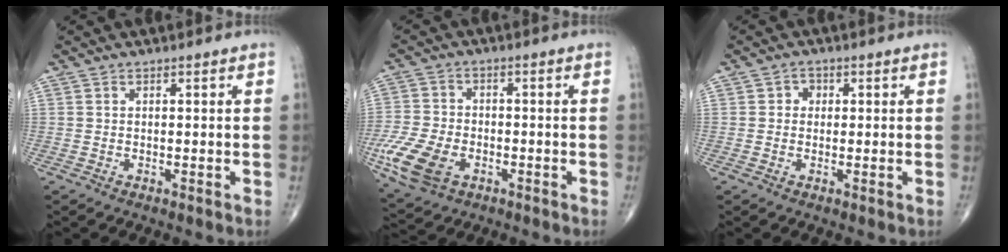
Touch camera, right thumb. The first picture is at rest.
{"total": 11.0, "force": [-4.2, 7.1, 7.3], "torque": [-0.154, 0.002, -0.079]}
{"total": 1.9, "force": [0.2, 1.8, 0.7], "torque": [0.002, 0.004, -0.002]}